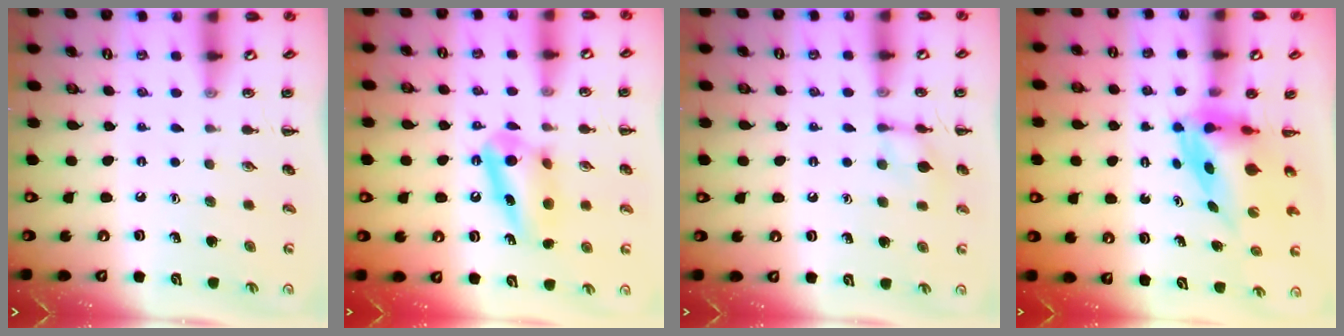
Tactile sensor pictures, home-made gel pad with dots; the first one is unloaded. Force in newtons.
{"total": 10.7, "press": 10.6, "slide": 1.2}
{"total": 7.4, "press": 7.4, "slide": 0.2}
{"total": 3.9, "press": 3.8, "slide": 1.0}